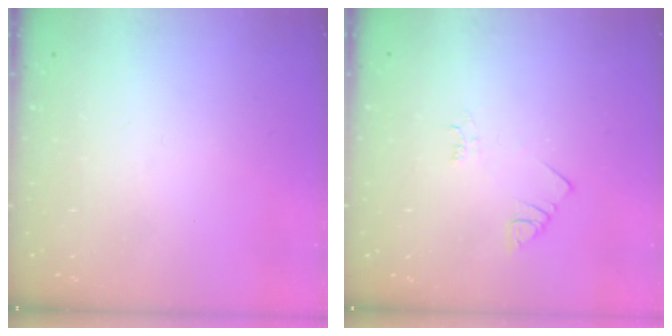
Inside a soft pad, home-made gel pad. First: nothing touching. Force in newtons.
{"total": 2.5, "press": 2.5, "slide": 0.5}